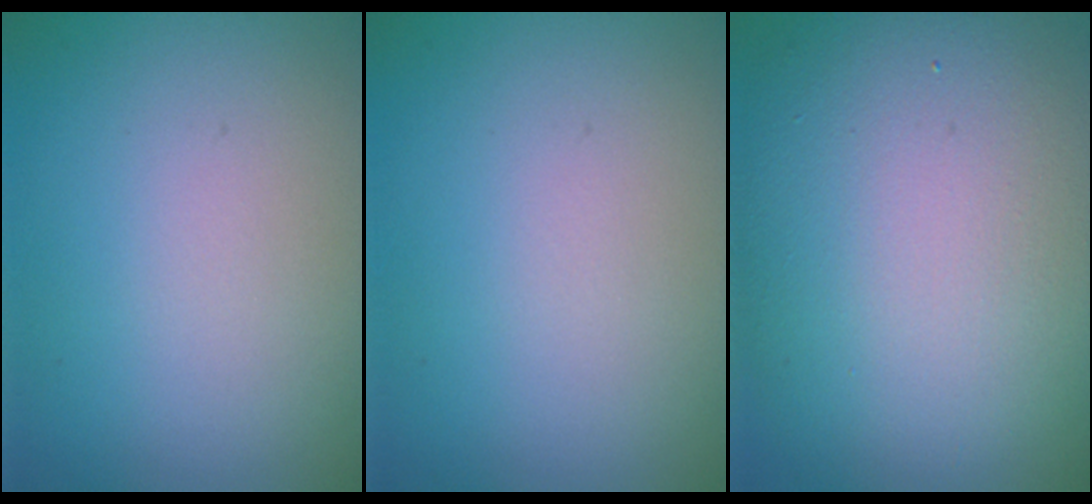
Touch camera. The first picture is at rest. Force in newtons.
{"total": 0.0}
{"total": 14.7, "press": 14.7, "slide": 0.9}